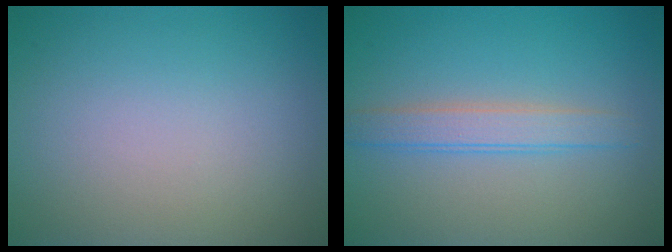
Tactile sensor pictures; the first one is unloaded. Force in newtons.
{"total": 2.5, "press": 2.5, "slide": 0.1}